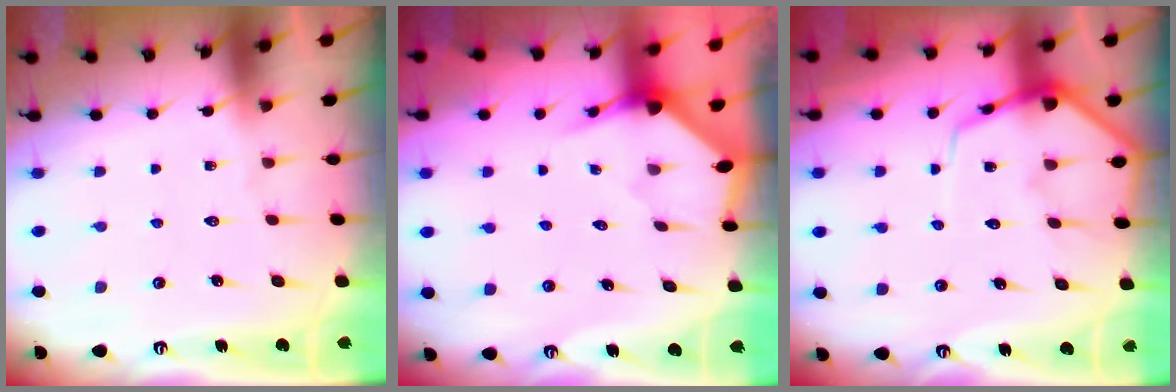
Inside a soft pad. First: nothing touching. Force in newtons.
{"total": 2.9, "press": 2.9, "slide": 0.3}
{"total": 7.8, "press": 7.8, "slide": 0.8}